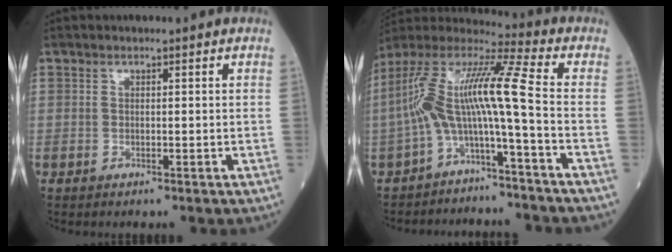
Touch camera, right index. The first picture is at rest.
{"total": 12.3, "force": [-2.9, 0.1, 12.0], "torque": [-0.228, 0.051, -0.061]}